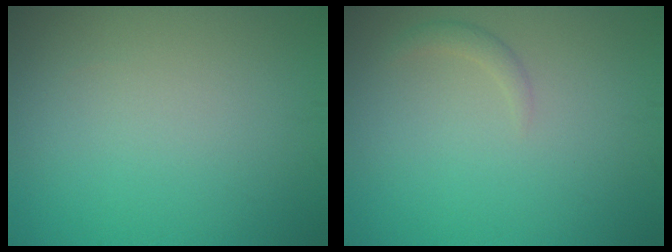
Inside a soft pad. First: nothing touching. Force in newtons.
{"total": 1.0, "press": 1.0, "slide": 0.1}